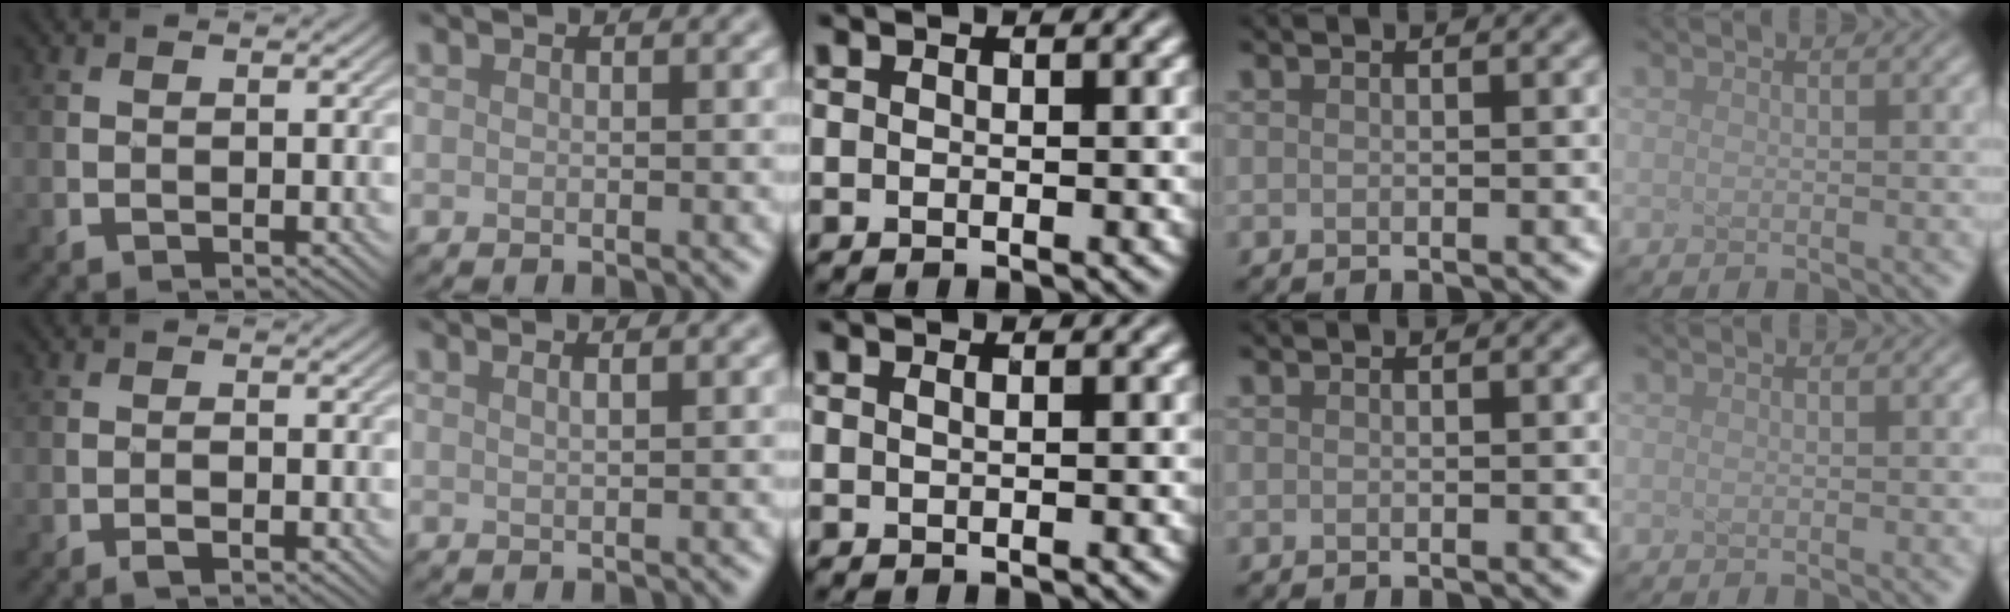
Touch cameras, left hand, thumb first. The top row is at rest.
{"thumb": {"total": 1.1, "force": [-0.5, 0.3, 0.9], "torque": [-0.015, 0.003, -0.010]}, "index": {"total": 1.8, "force": [1.1, 0.7, 1.3], "torque": [-0.002, 0.001, -0.002]}}